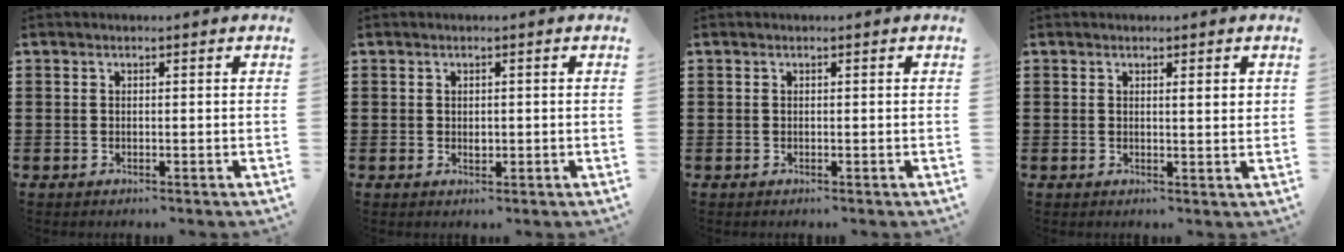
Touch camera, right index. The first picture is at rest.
{"total": 0.9, "force": [0.0, 0.6, 0.7], "torque": [-0.014, 0.003, 0.000]}
{"total": 0.0}
{"total": 1.6, "force": [0.6, 0.1, 1.5], "torque": [-0.031, 0.003, 0.009]}